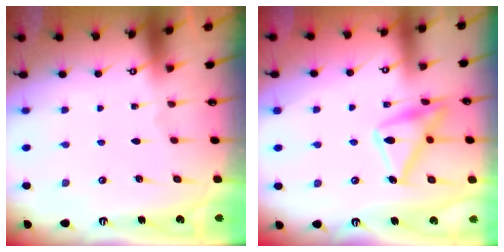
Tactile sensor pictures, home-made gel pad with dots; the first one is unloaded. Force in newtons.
{"total": 17.4, "press": 17.4, "slide": 0.9}